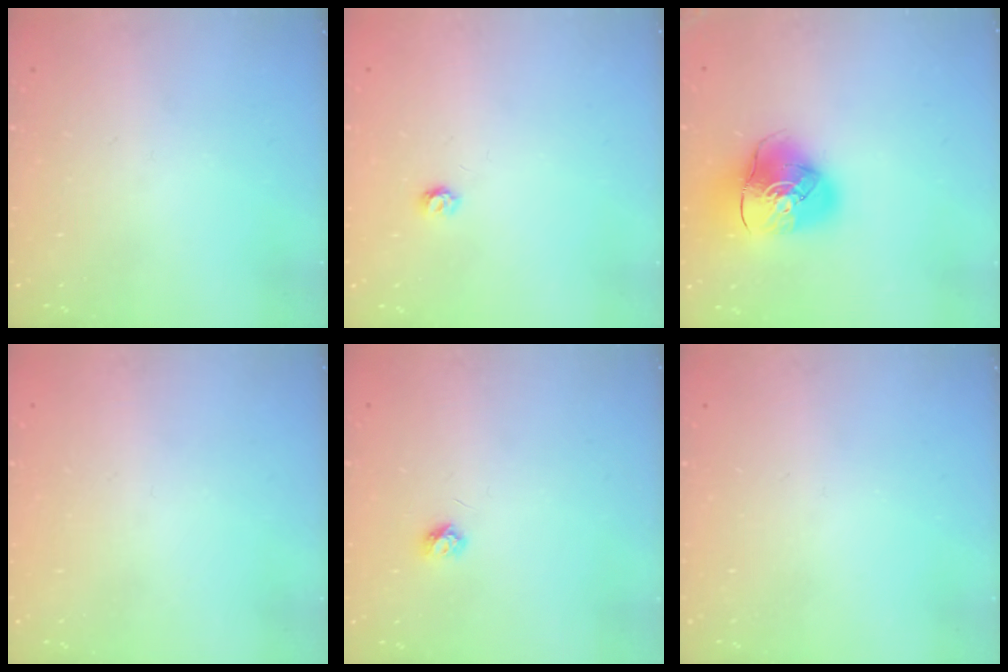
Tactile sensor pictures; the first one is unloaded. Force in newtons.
{"total": 3.6, "press": 3.6, "slide": 0.3}
{"total": 12.8, "press": 12.7, "slide": 2.0}
{"total": 0.7, "press": 0.7, "slide": 0.1}
{"total": 3.7, "press": 3.7, "slide": 0.5}
{"total": 0.0}